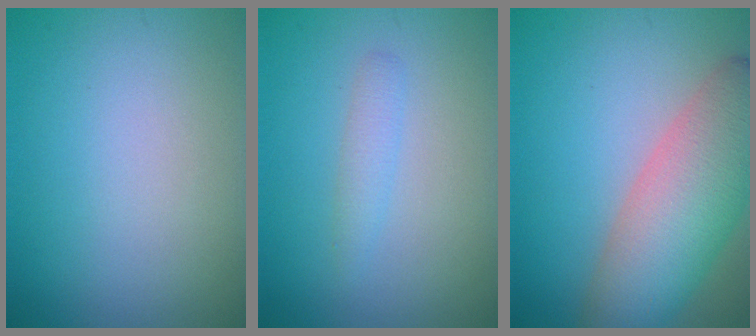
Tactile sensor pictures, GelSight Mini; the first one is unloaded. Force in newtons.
{"total": 1.3, "press": 1.3, "slide": 0.0}
{"total": 8.9, "press": 8.8, "slide": 0.5}